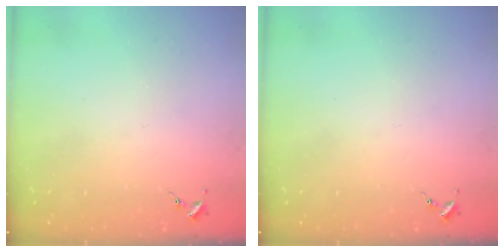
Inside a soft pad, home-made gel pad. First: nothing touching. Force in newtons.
{"total": 0.0}